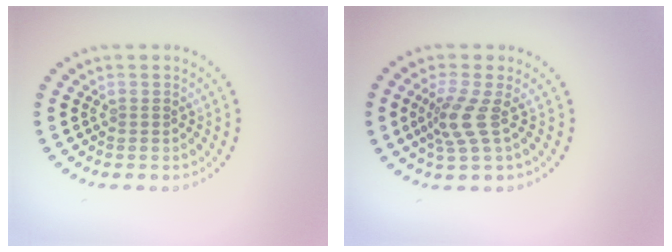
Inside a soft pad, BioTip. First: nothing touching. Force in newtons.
{"total": 2.8, "press": 2.0, "slide": 2.0}